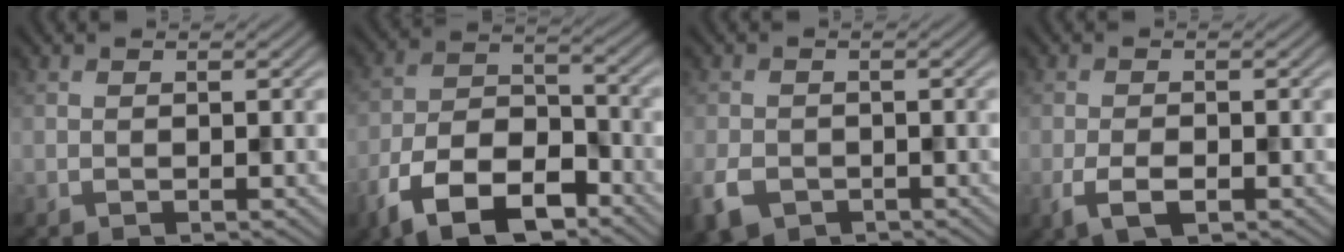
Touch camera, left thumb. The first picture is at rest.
{"total": 12.5, "force": [-7.7, 6.2, 7.6], "torque": [-0.156, -0.013, -0.154]}
{"total": 4.3, "force": [-2.2, 3.0, 2.1], "torque": [-0.060, -0.013, -0.048]}
{"total": 3.6, "force": [-1.6, 1.6, 2.7], "torque": [-0.059, -0.006, -0.033]}